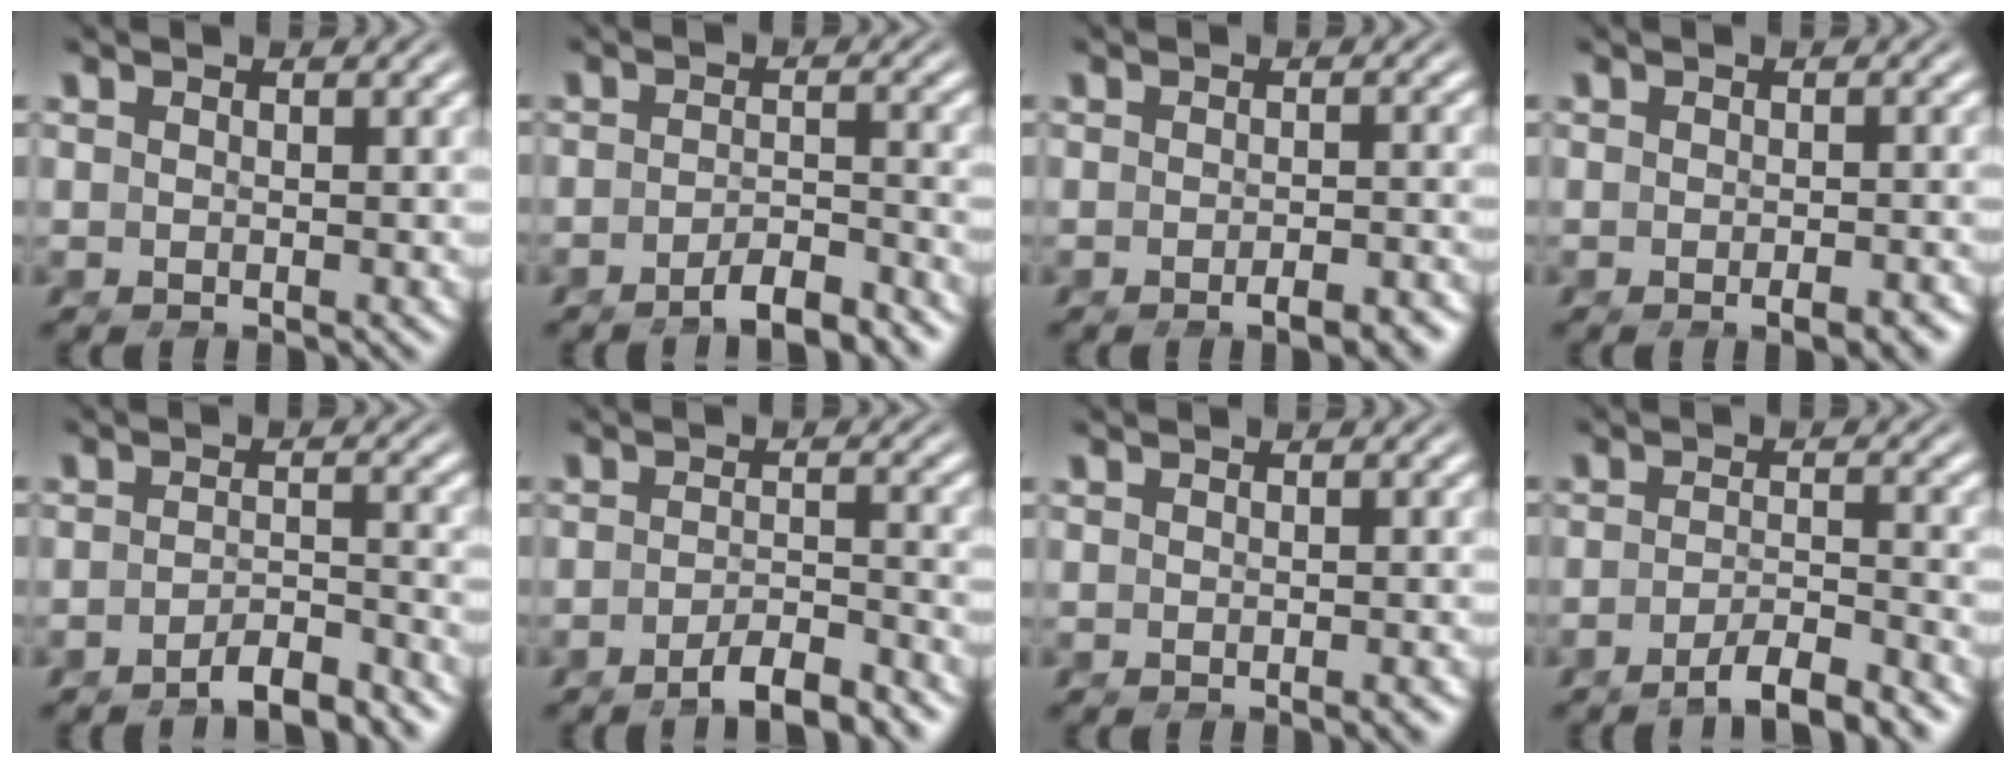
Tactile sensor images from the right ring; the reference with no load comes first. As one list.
[{"total": 3.4, "force": [-3.1, -0.2, 1.4], "torque": [-0.008, -0.001, -0.057]}, {"total": 2.6, "force": [-2.1, 0.2, 1.5], "torque": [-0.014, 0.003, -0.034]}, {"total": 1.9, "force": [-1.4, 0.2, 1.3], "torque": [-0.013, 0.003, -0.023]}, {"total": 3.8, "force": [-3.5, -0.1, 1.3], "torque": [-0.005, -0.003, -0.062]}, {"total": 3.6, "force": [-3.3, -0.2, 1.6], "torque": [-0.011, -0.002, -0.058]}, {"total": 0.9, "force": [-0.6, -0.1, 0.6], "torque": [-0.007, 0.004, -0.011]}, {"total": 3.6, "force": [-3.0, -0.2, 1.9], "torque": [-0.016, -0.002, -0.051]}]